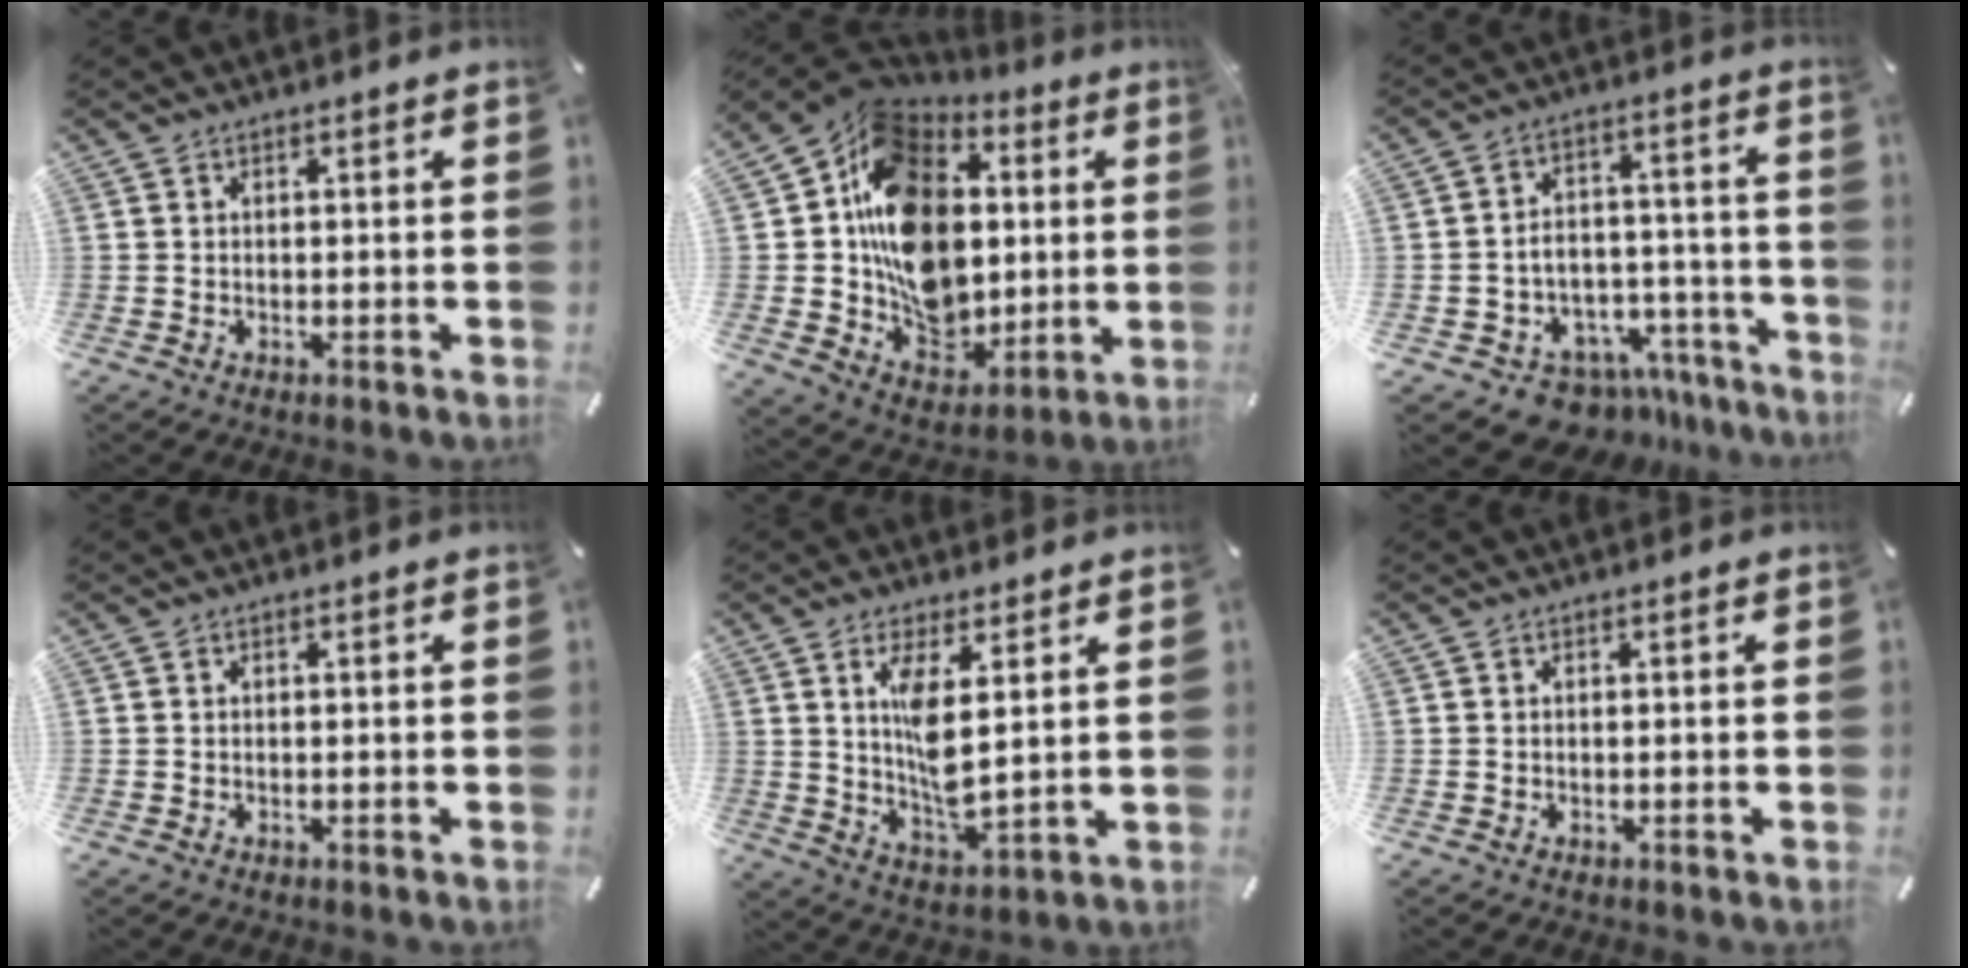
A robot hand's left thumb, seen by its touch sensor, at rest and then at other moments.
{"total": 19.5, "force": [3.0, 15.4, 11.6], "torque": [-0.202, -0.029, 0.055]}
{"total": 9.8, "force": [-6.7, 6.6, 2.4], "torque": [-0.027, 0.045, -0.109]}
{"total": 0.0}
{"total": 8.8, "force": [3.3, 2.8, 7.7], "torque": [-0.160, -0.026, 0.051]}
{"total": 0.0}